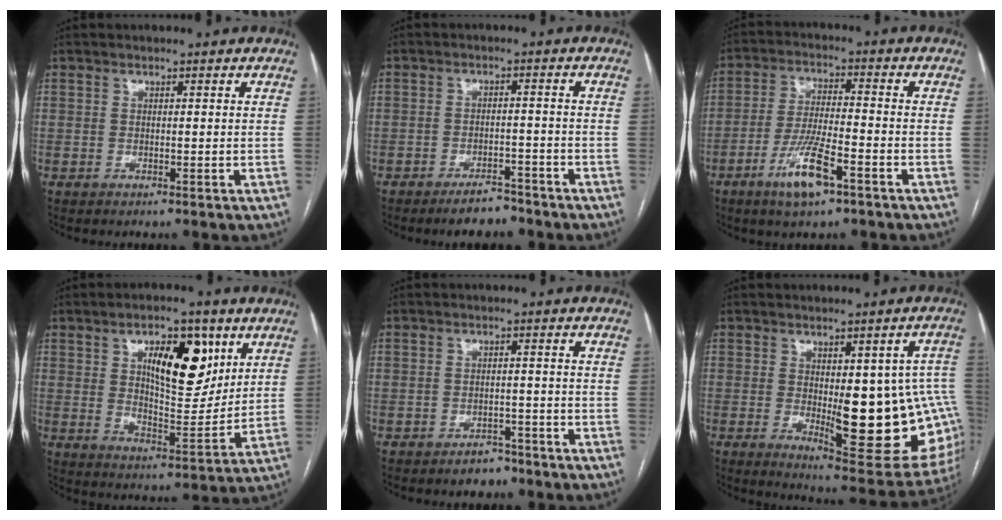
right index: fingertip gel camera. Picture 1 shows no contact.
{"total": 4.8, "force": [-4.1, 1.6, 1.9], "torque": [-0.028, 0.002, -0.061]}
{"total": 9.0, "force": [-5.0, 1.6, 7.4], "torque": [-0.148, -0.009, -0.090]}
{"total": 13.0, "force": [5.3, 5.2, 10.7], "torque": [-0.164, 0.004, 0.093]}
{"total": 3.2, "force": [-2.5, 1.8, 0.9], "torque": [-0.014, 0.008, -0.031]}
{"total": 19.5, "force": [-1.7, 6.3, 18.4], "torque": [-0.166, 0.006, 0.002]}